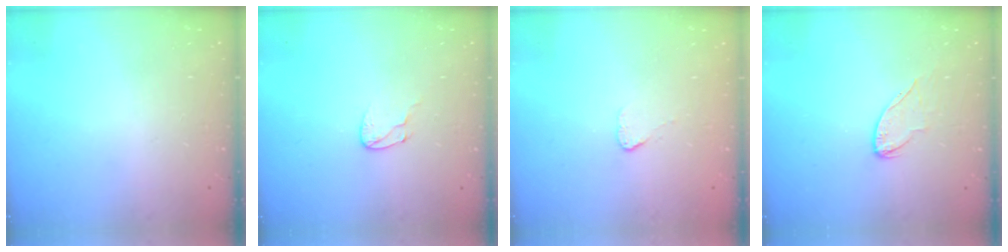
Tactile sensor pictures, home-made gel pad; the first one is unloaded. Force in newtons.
{"total": 5.0, "press": 5.0, "slide": 0.4}
{"total": 2.7, "press": 2.7, "slide": 0.3}
{"total": 6.4, "press": 6.3, "slide": 0.6}